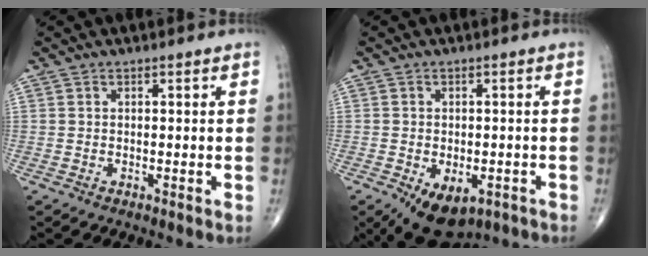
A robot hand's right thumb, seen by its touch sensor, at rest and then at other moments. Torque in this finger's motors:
{"motor_torque": [1.38, 1.20, 0.53, -0.70, 0.07]}